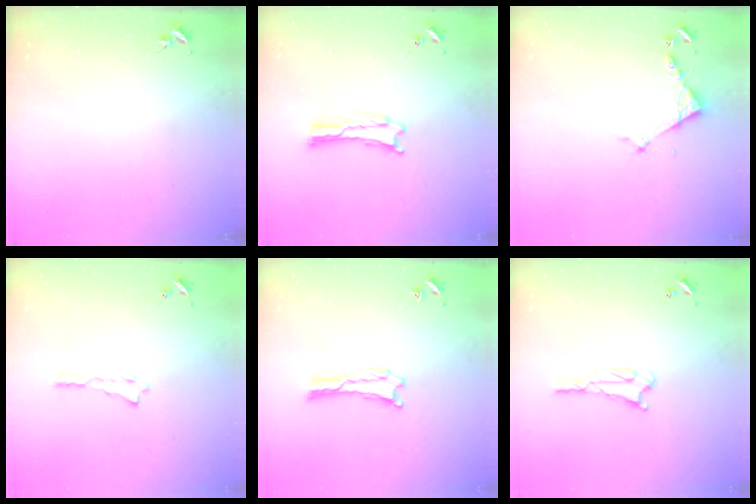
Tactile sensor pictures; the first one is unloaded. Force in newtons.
{"total": 0.0}
{"total": 3.5, "press": 3.5, "slide": 0.3}
{"total": 0.0}
{"total": 0.0}
{"total": 1.6, "press": 1.6, "slide": 0.1}